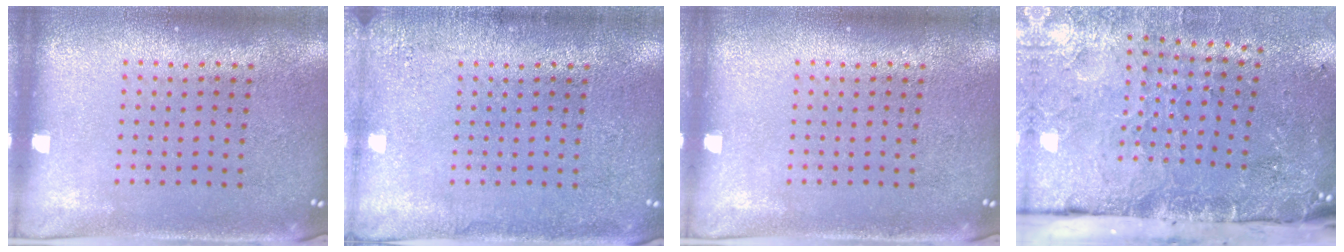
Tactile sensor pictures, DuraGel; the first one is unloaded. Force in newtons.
{"total": 1.8, "press": 1.8, "slide": 0.3}
{"total": 0.0}
{"total": 4.9, "press": 3.7, "slide": 3.3}